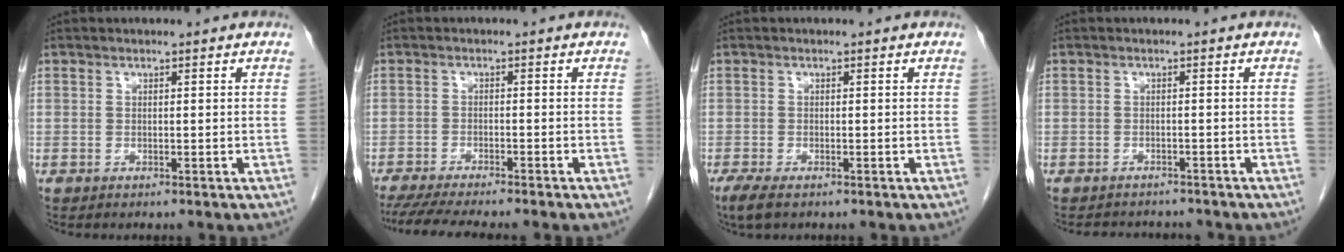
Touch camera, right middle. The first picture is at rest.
{"total": 9.8, "force": [-8.4, 0.3, 4.9], "torque": [-0.064, -0.018, -0.131]}
{"total": 2.9, "force": [-2.0, 0.9, 2.0], "torque": [-0.047, -0.010, -0.033]}
{"total": 4.6, "force": [-4.2, 1.7, 0.6], "torque": [-0.005, 0.000, -0.056]}